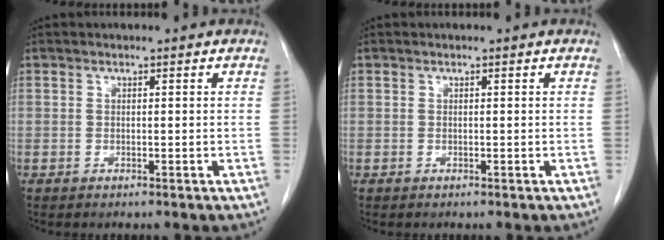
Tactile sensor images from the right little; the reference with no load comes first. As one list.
[{"total": 0.0}]